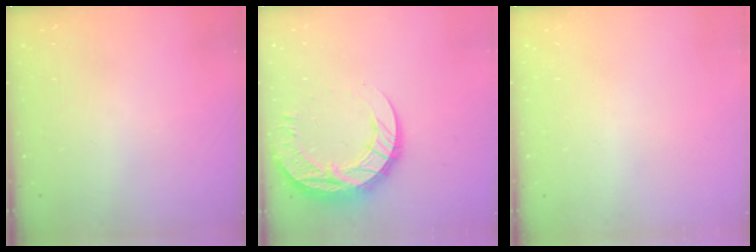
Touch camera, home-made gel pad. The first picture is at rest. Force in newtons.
{"total": 16.8, "press": 16.7, "slide": 1.7}
{"total": 0.0}